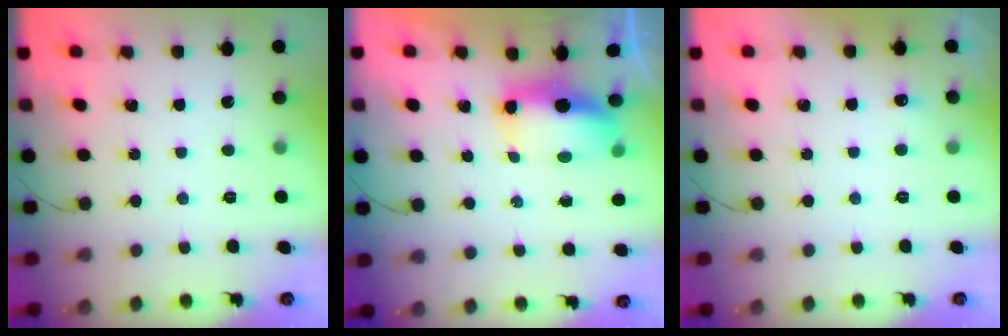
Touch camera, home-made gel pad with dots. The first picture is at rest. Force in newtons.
{"total": 7.0, "press": 6.9, "slide": 1.0}
{"total": 12.1, "press": 3.1, "slide": 11.7}